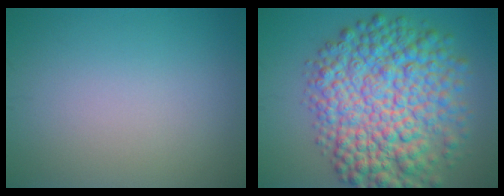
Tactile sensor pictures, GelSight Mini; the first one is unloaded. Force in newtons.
{"total": 12.0, "press": 12.0, "slide": 0.2}